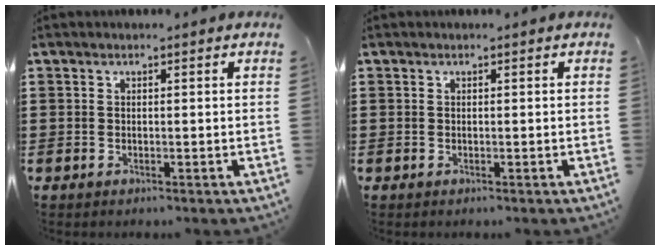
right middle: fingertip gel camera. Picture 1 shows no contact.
{"total": 0.0}